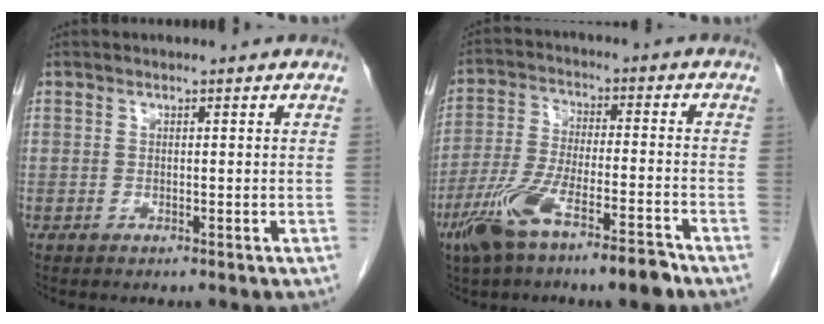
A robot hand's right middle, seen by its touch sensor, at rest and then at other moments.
{"total": 12.0, "force": [-7.7, 1.9, 9.0], "torque": [-0.176, -0.013, -0.134]}